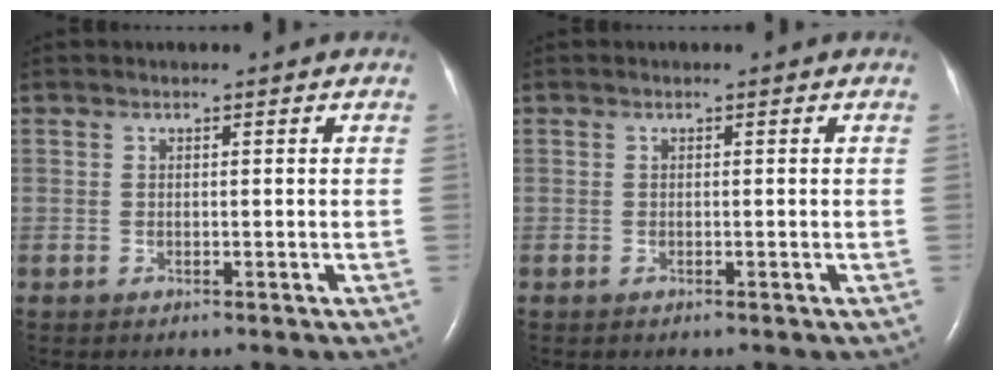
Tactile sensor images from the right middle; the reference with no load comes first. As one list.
[{"total": 0.0}]